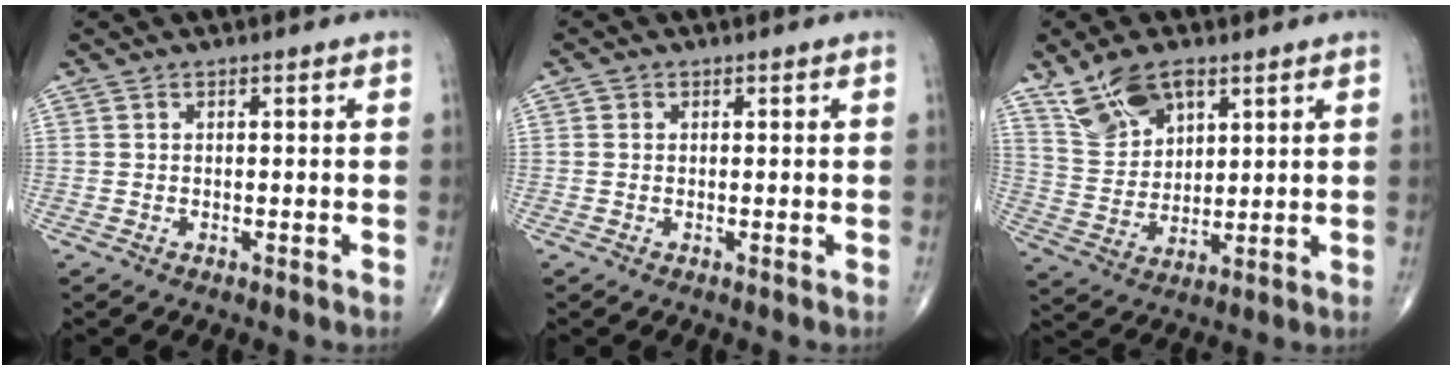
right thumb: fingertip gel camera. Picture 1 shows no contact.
{"total": 0.9, "force": [0.1, 0.8, 0.3], "torque": [-0.001, 0.001, 0.000]}
{"total": 10.6, "force": [6.5, 5.5, 6.4], "torque": [-0.107, -0.021, 0.136]}